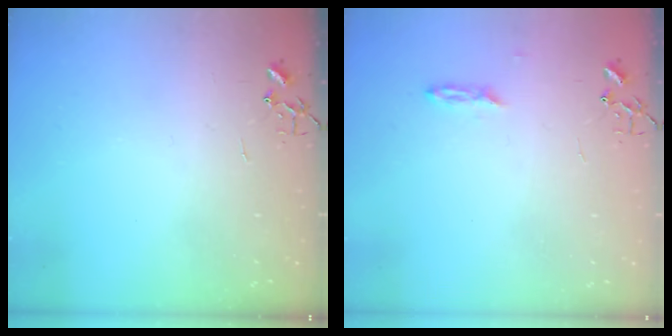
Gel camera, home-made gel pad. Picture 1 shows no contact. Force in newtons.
{"total": 2.3, "press": 2.2, "slide": 0.4}